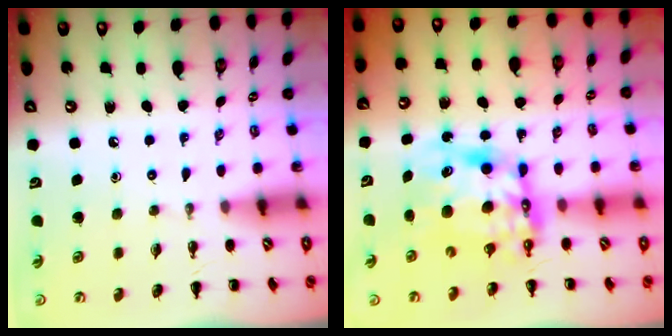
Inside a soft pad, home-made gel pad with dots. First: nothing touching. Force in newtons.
{"total": 10.0, "press": 9.7, "slide": 2.6}